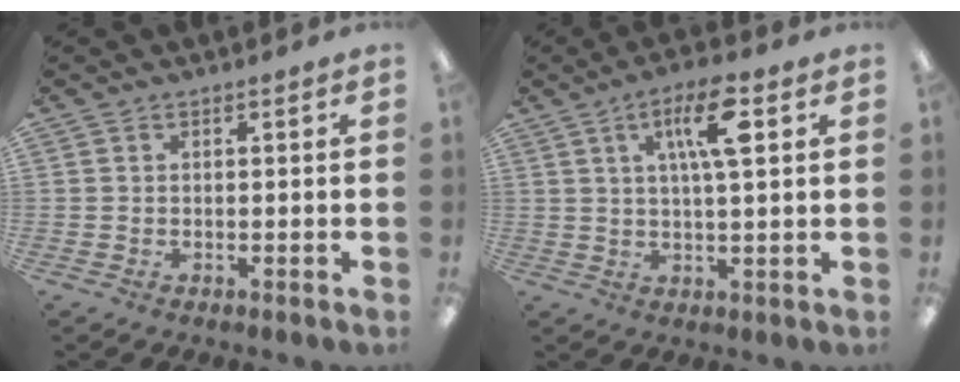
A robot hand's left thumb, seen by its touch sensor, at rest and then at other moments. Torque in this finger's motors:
{"motor_torque": [-0.05, 0.33, 0.09, -0.09, 0.04]}